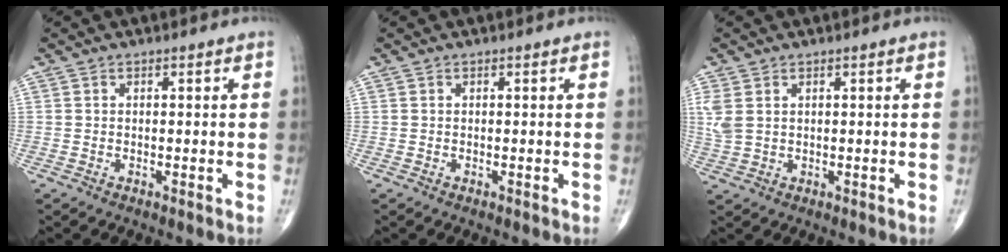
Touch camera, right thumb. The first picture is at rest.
{"total": 0.0}
{"total": 3.9, "force": [1.3, 2.5, 2.7], "torque": [-0.077, 0.004, 0.035]}